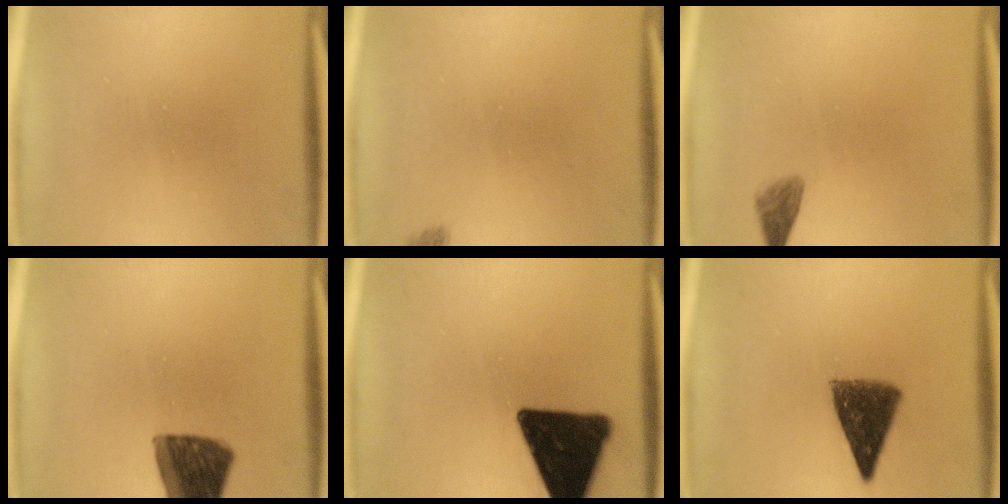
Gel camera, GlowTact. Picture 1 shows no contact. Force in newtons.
{"total": 1.3}
{"total": 1.9}
{"total": 11.0}
{"total": 17.6}
{"total": 8.9}